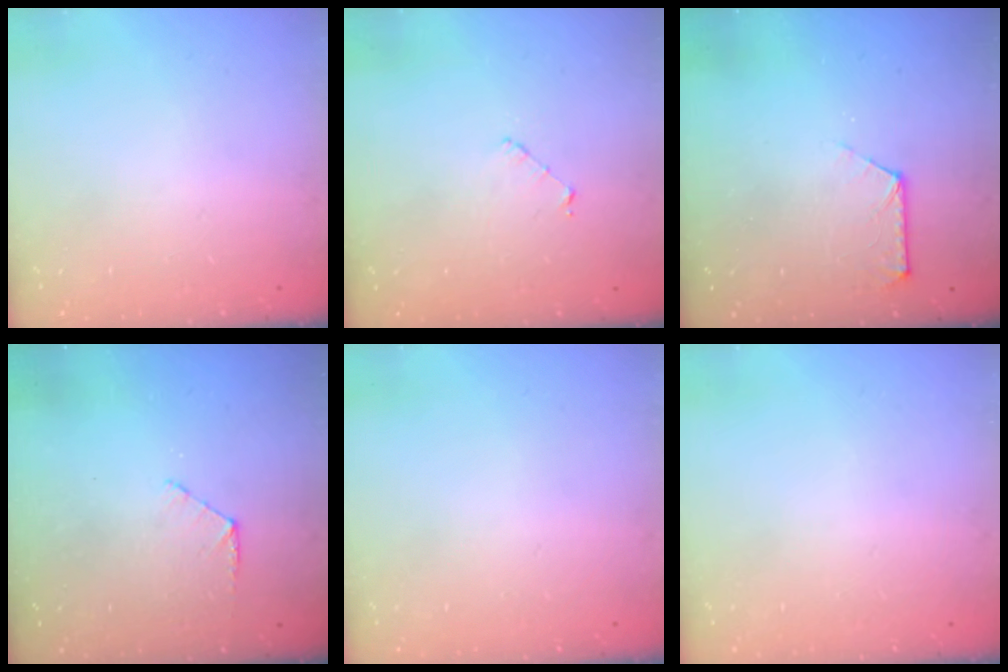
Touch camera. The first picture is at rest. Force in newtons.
{"total": 3.5, "press": 3.5, "slide": 0.2}
{"total": 5.7, "press": 5.7, "slide": 0.6}
{"total": 4.6, "press": 4.5, "slide": 0.4}
{"total": 0.0}
{"total": 0.0}